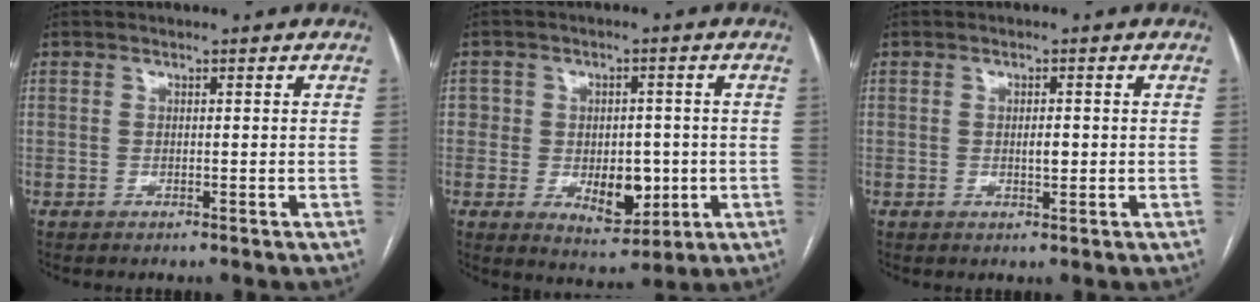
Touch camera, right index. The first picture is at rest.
{"total": 8.0, "force": [-1.4, 5.3, 5.9], "torque": [-0.072, 0.004, -0.012]}
{"total": 1.7, "force": [0.0, 0.4, 1.6], "torque": [-0.029, 0.000, 0.001]}